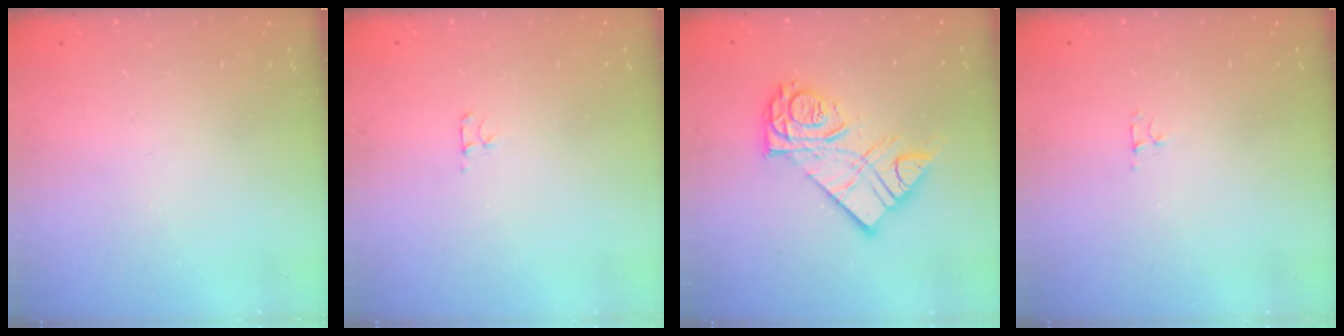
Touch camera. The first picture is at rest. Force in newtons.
{"total": 2.7, "press": 2.7, "slide": 0.3}
{"total": 15.7, "press": 15.6, "slide": 1.2}
{"total": 3.1, "press": 3.0, "slide": 0.4}